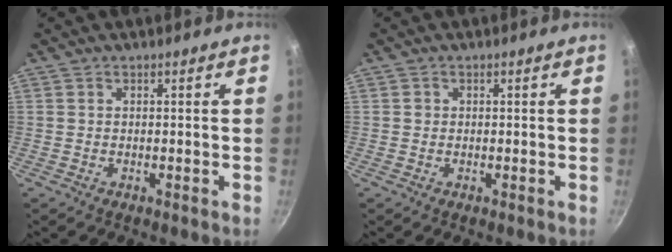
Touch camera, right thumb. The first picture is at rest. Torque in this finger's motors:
{"motor_torque": [0.12, 0.07, 0.18, -0.01, -0.02]}